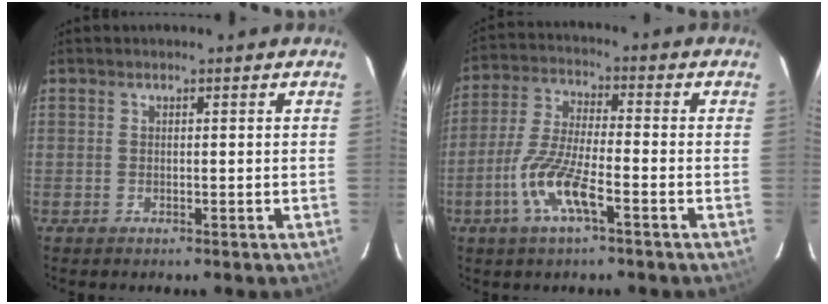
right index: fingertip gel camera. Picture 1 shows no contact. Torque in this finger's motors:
{"motor_torque": [1.11, -1.03, 0.70, 0.16]}